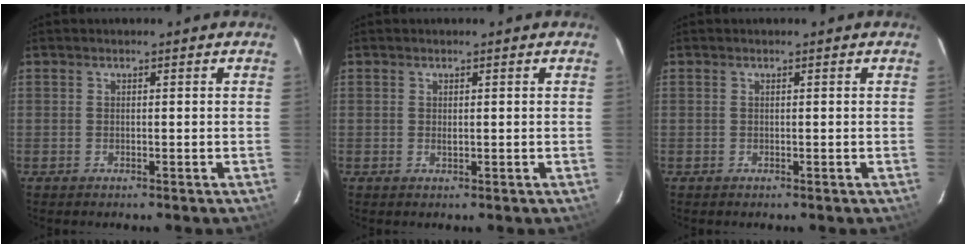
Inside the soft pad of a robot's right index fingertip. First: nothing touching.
{"total": 0.5, "force": [0.2, 0.2, 0.4], "torque": [-0.009, 0.000, 0.005]}
{"total": 0.0}